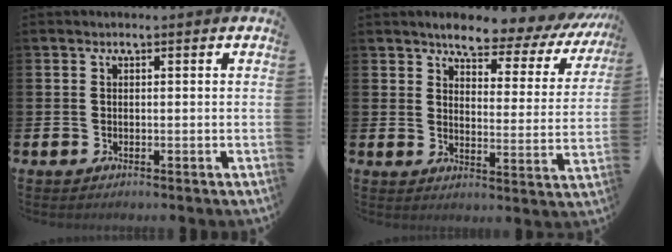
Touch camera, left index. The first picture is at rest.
{"total": 5.6, "force": [5.1, 1.4, 1.8], "torque": [-0.049, -0.042, 0.079]}